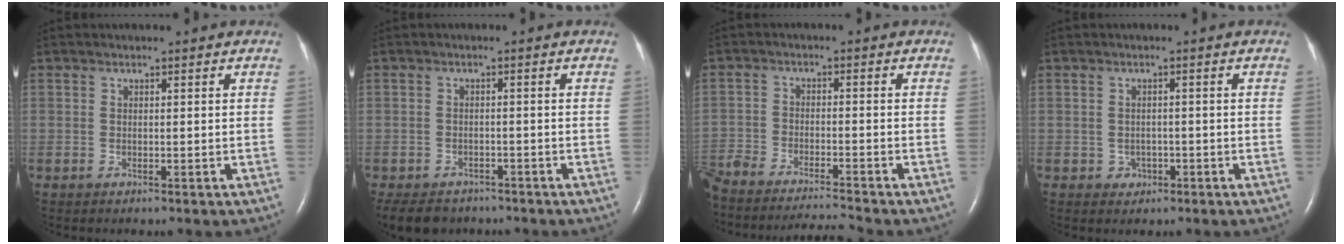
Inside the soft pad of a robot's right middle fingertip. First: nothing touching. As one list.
[{"total": 8.6, "force": [-6.7, 4.7, 2.6], "torque": [-0.053, -0.010, -0.091]}, {"total": 13.6, "force": [-12.7, 0.1, 4.8], "torque": [-0.092, -0.006, -0.208]}, {"total": 1.8, "force": [-0.7, 1.6, 0.5], "torque": [-0.006, 0.006, -0.005]}]